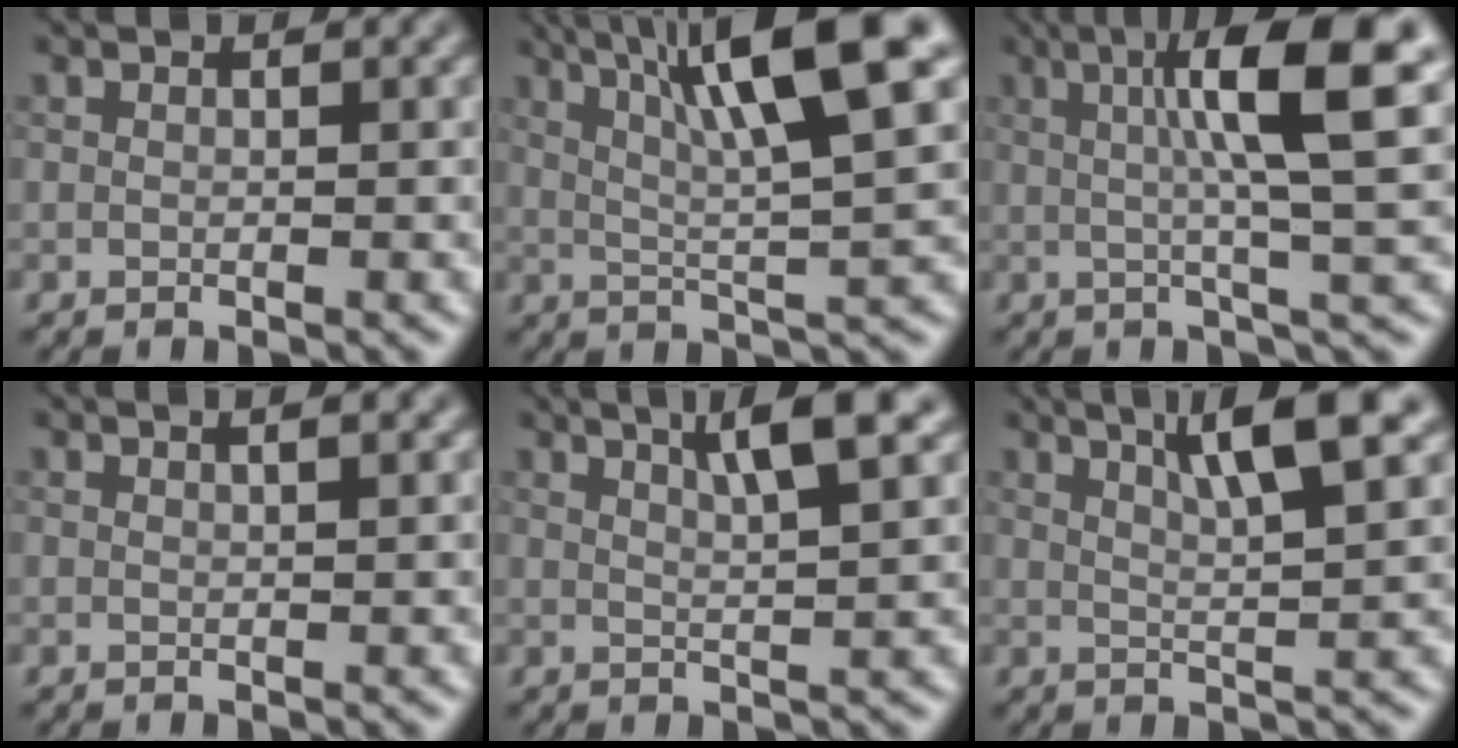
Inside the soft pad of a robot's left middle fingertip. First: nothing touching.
{"total": 10.4, "force": [4.4, 1.6, 9.2], "torque": [-0.130, 0.016, 0.071]}
{"total": 9.0, "force": [2.2, 1.5, 8.6], "torque": [-0.117, 0.012, 0.031]}
{"total": 1.5, "force": [0.8, 0.4, 1.2], "torque": [-0.012, 0.001, 0.003]}
{"total": 4.5, "force": [2.5, 0.6, 3.7], "torque": [-0.051, 0.008, 0.041]}
{"total": 6.0, "force": [3.1, 0.9, 5.1], "torque": [-0.073, 0.010, 0.051]}